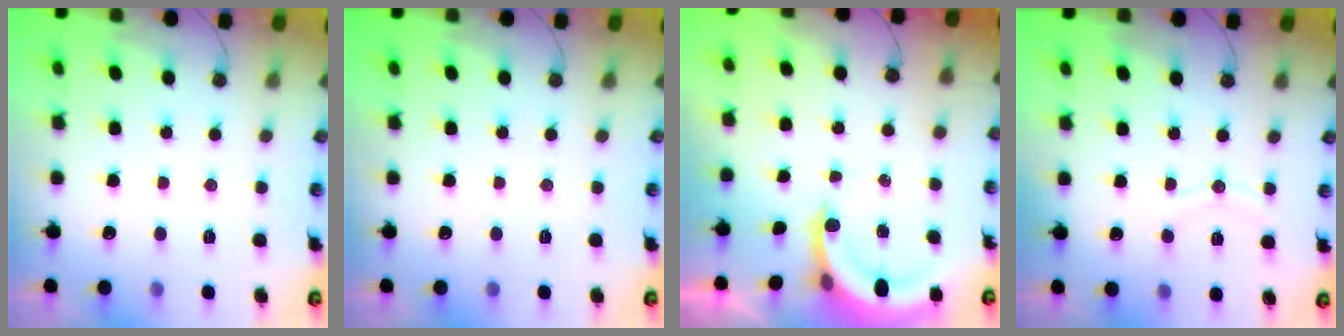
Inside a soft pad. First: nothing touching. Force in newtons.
{"total": 0.0}
{"total": 5.6, "press": 5.5, "slide": 0.6}
{"total": 7.2, "press": 7.1, "slide": 0.7}